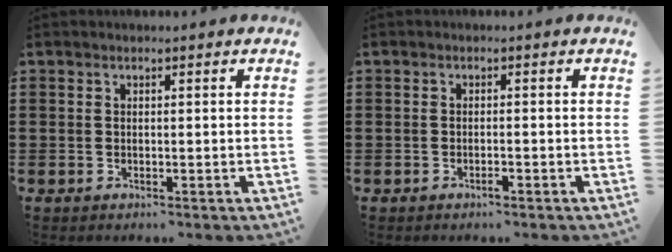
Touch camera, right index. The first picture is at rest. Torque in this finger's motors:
{"motor_torque": [0.21, -0.02, 0.03, 0.01]}